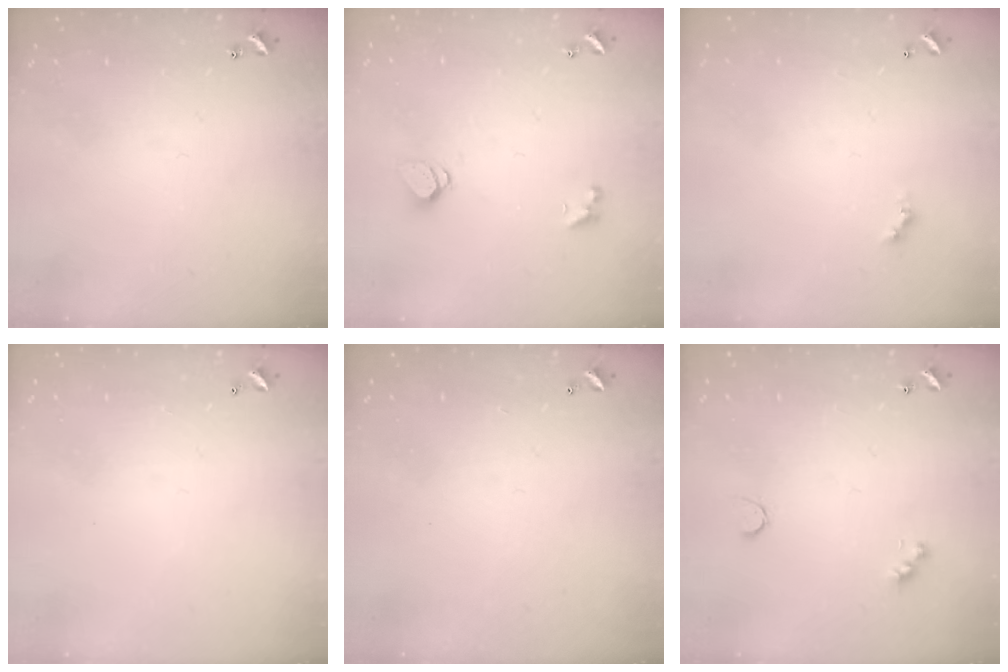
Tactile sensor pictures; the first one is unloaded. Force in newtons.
{"total": 1.2, "press": 1.1, "slide": 0.5}
{"total": 0.0}
{"total": 2.8, "press": 2.8, "slide": 0.1}
{"total": 2.9, "press": 2.9, "slide": 0.1}
{"total": 2.6, "press": 2.5, "slide": 0.5}